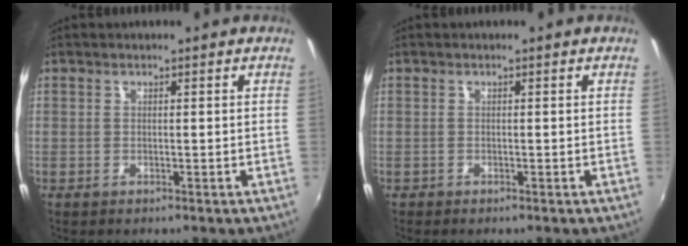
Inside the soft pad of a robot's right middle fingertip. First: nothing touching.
{"total": 0.0}